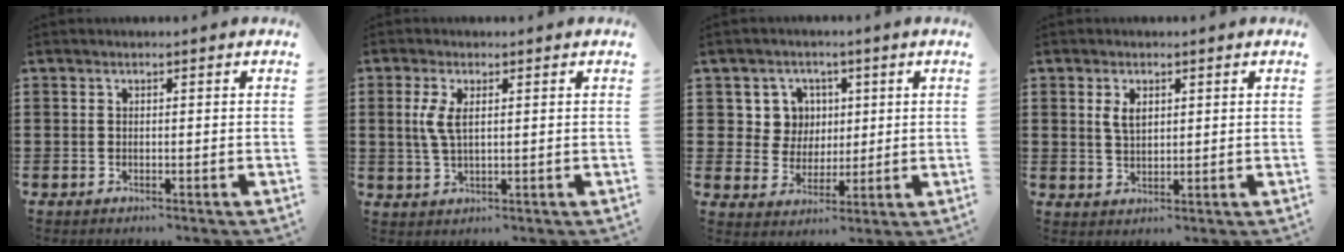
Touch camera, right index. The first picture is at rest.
{"total": 4.0, "force": [1.0, 1.4, 3.6], "torque": [-0.088, 0.001, 0.011]}
{"total": 6.1, "force": [1.9, 5.6, 1.3], "torque": [-0.047, 0.015, 0.034]}
{"total": 2.9, "force": [1.2, 1.5, 2.2], "torque": [-0.048, 0.005, 0.021]}